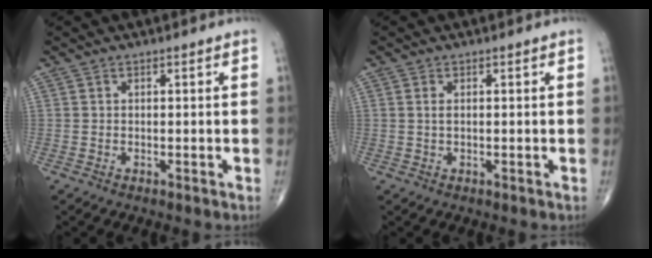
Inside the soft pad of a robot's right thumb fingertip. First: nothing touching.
{"total": 0.9, "force": [0.3, 0.4, 0.8], "torque": [-0.022, 0.001, 0.007]}